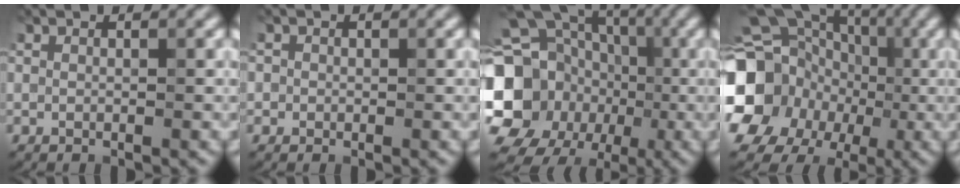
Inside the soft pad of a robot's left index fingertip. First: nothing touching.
{"total": 0.9, "force": [0.1, 0.8, 0.1], "torque": [0.006, -0.005, -0.003]}
{"total": 18.7, "force": [-2.3, 16.5, 8.6], "torque": [-0.179, -0.006, -0.066]}
{"total": 18.2, "force": [-2.3, 16.4, 7.6], "torque": [-0.163, -0.003, -0.068]}